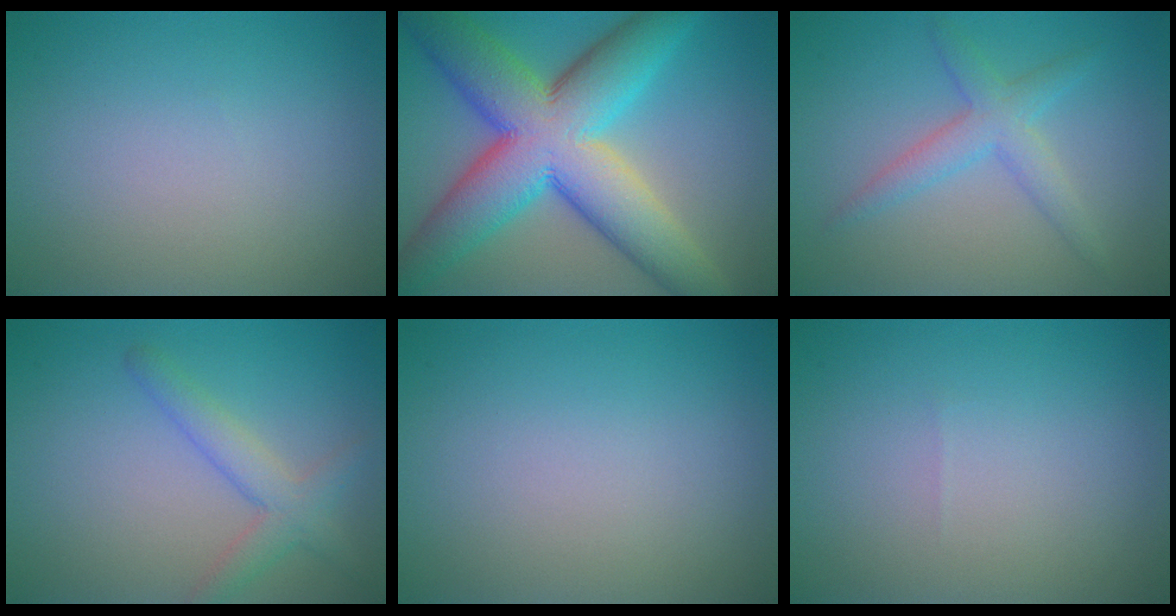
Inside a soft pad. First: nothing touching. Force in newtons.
{"total": 13.6, "press": 13.6, "slide": 0.4}
{"total": 2.9, "press": 2.9, "slide": 0.1}
{"total": 3.0, "press": 3.0, "slide": 0.2}
{"total": 0.0}
{"total": 0.0}